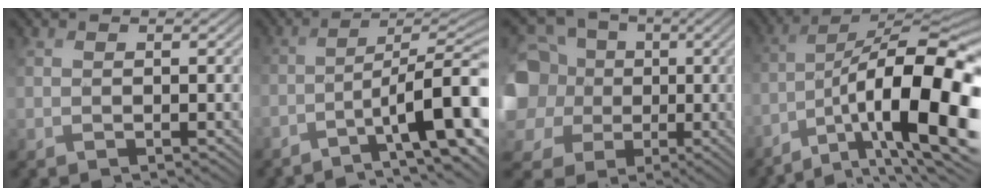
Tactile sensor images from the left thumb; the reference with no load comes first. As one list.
[{"total": 11.4, "force": [-6.2, 2.4, 9.3], "torque": [-0.114, 0.025, -0.089]}, {"total": 12.4, "force": [-0.1, 11.8, 4.0], "torque": [-0.191, -0.012, -0.014]}, {"total": 17.4, "force": [-7.1, 6.6, 14.4], "torque": [-0.233, -0.015, -0.109]}]